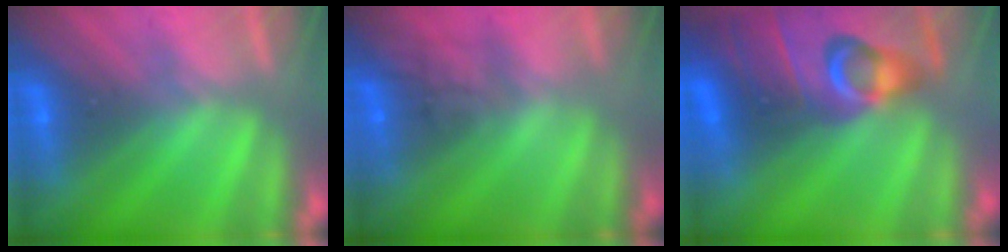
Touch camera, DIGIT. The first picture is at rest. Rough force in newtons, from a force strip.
{"total": 1.6}
{"total": 8.3}